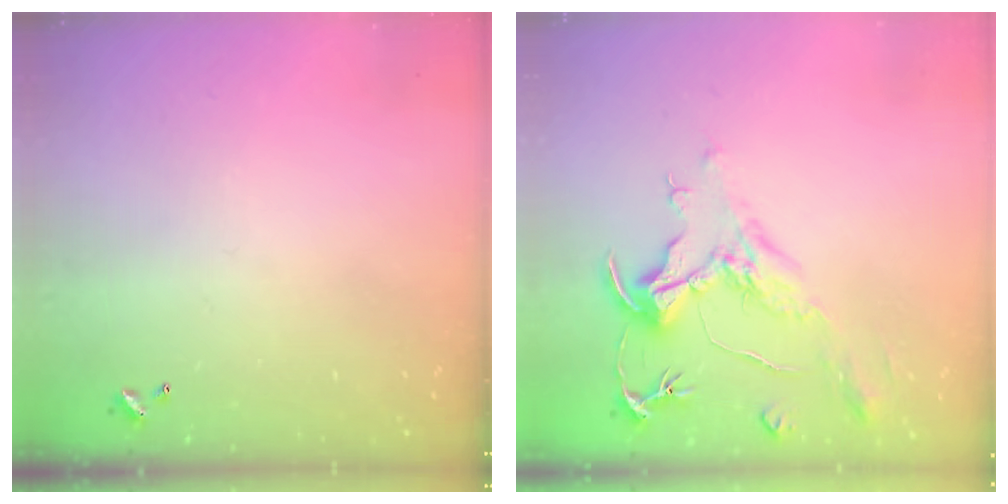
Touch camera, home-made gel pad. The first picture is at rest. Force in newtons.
{"total": 2.2, "press": 1.7, "slide": 1.3}